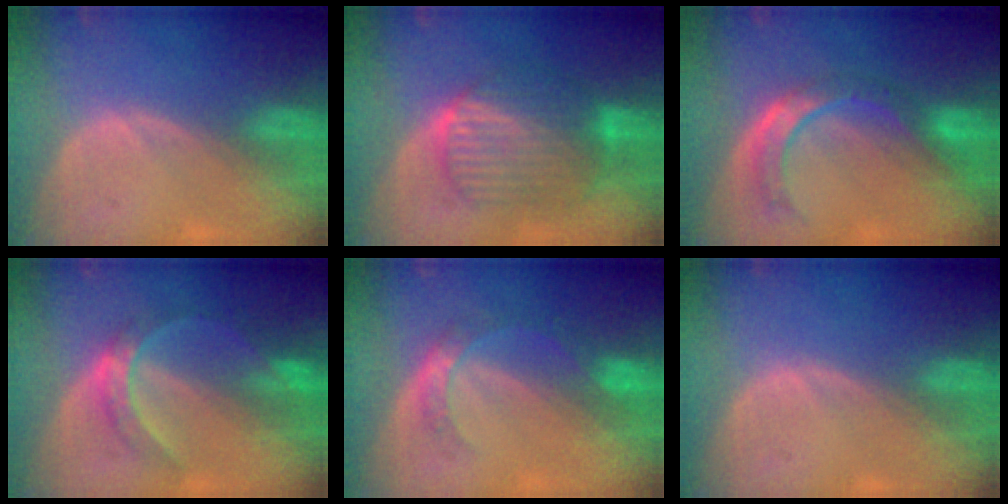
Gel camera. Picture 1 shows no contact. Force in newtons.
{"total": 10.0, "press": 9.9, "slide": 0.9}
{"total": 7.5, "press": 7.0, "slide": 2.7}
{"total": 6.0, "press": 5.8, "slide": 1.4}
{"total": 5.2, "press": 4.6, "slide": 2.2}
{"total": 0.0}